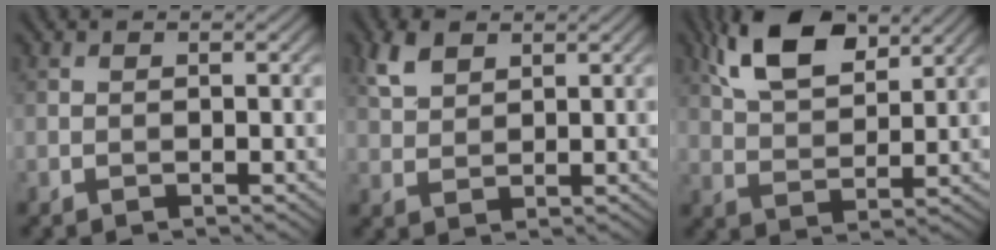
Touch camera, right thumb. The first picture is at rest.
{"total": 3.9, "force": [2.4, 2.2, 2.2], "torque": [-0.053, 0.005, 0.048]}
{"total": 9.9, "force": [5.8, 4.6, 6.7], "torque": [-0.149, 0.014, 0.112]}